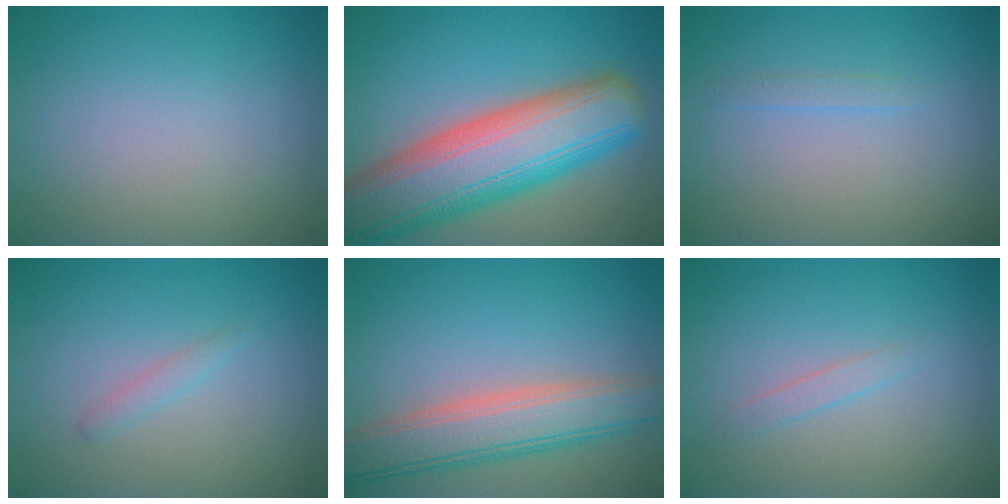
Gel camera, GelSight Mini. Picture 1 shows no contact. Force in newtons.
{"total": 12.9, "press": 12.9, "slide": 0.8}
{"total": 0.8, "press": 0.8, "slide": 0.1}
{"total": 0.9, "press": 0.9, "slide": 0.0}
{"total": 6.3, "press": 6.3, "slide": 0.4}
{"total": 1.0, "press": 1.0, "slide": 0.1}